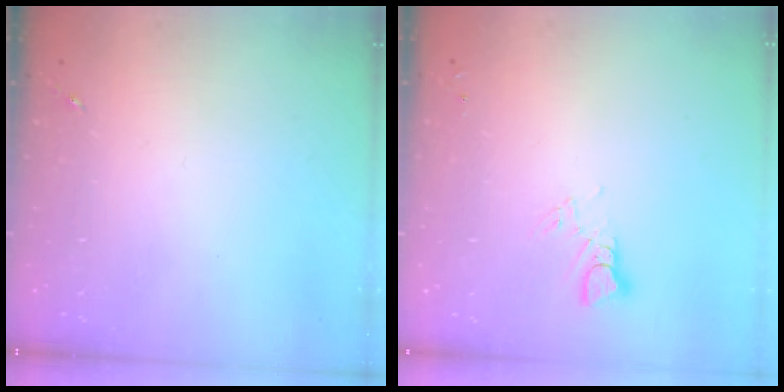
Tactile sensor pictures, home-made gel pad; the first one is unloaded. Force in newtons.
{"total": 2.9, "press": 2.9, "slide": 0.2}